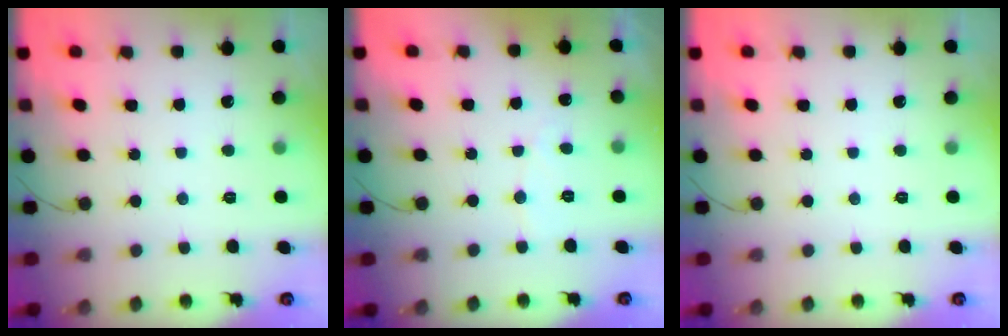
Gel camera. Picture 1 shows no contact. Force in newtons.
{"total": 2.6, "press": 2.6, "slide": 0.1}
{"total": 0.0}